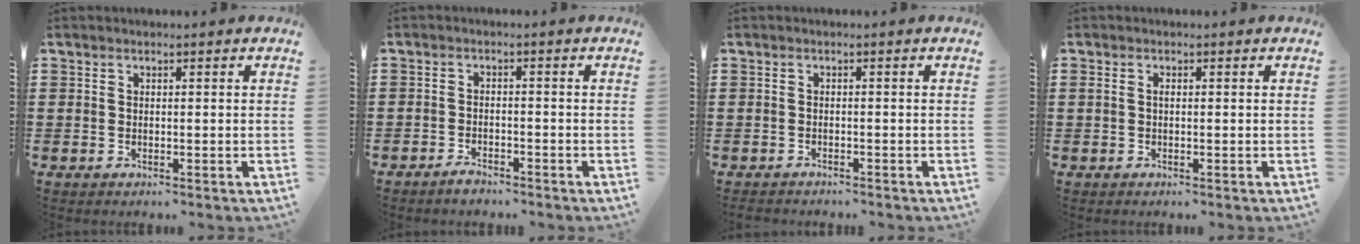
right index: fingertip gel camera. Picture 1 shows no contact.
{"total": 1.9, "force": [-1.9, 0.2, 0.1], "torque": [-0.007, 0.000, -0.039]}
{"total": 1.2, "force": [-1.2, 0.0, -0.1], "torque": [-0.001, 0.000, -0.025]}
{"total": 0.8, "force": [0.0, 0.4, 0.7], "torque": [-0.015, 0.001, -0.001]}